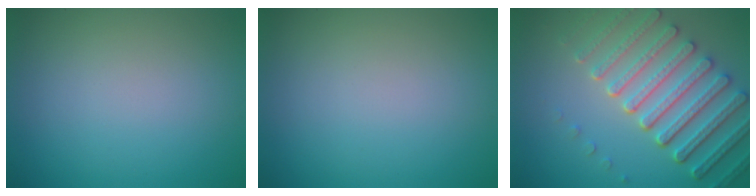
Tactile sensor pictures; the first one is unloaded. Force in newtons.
{"total": 0.0}
{"total": 6.8, "press": 5.4, "slide": 4.0}